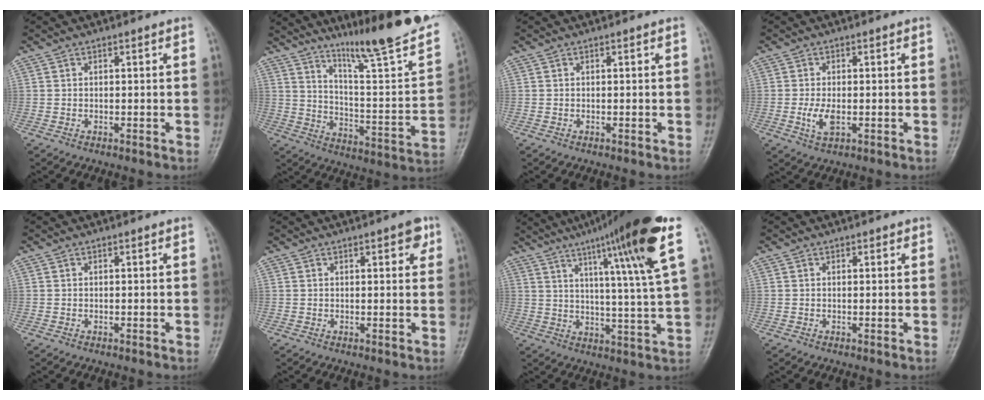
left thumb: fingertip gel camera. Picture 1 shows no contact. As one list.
[{"total": 22.9, "force": [17.4, 1.4, 14.8], "torque": [-0.202, -0.100, 0.262]}, {"total": 0.0}, {"total": 3.7, "force": [-0.5, 1.7, 3.3], "torque": [-0.070, -0.003, -0.007]}, {"total": 0.0}, {"total": 3.2, "force": [1.8, 1.2, 2.4], "torque": [-0.020, -0.005, 0.018]}, {"total": 20.3, "force": [10.6, 1.0, 17.3], "torque": [-0.251, -0.028, 0.152]}, {"total": 0.6, "force": [0.5, 0.4, 0.2], "torque": [-0.001, -0.004, 0.005]}]